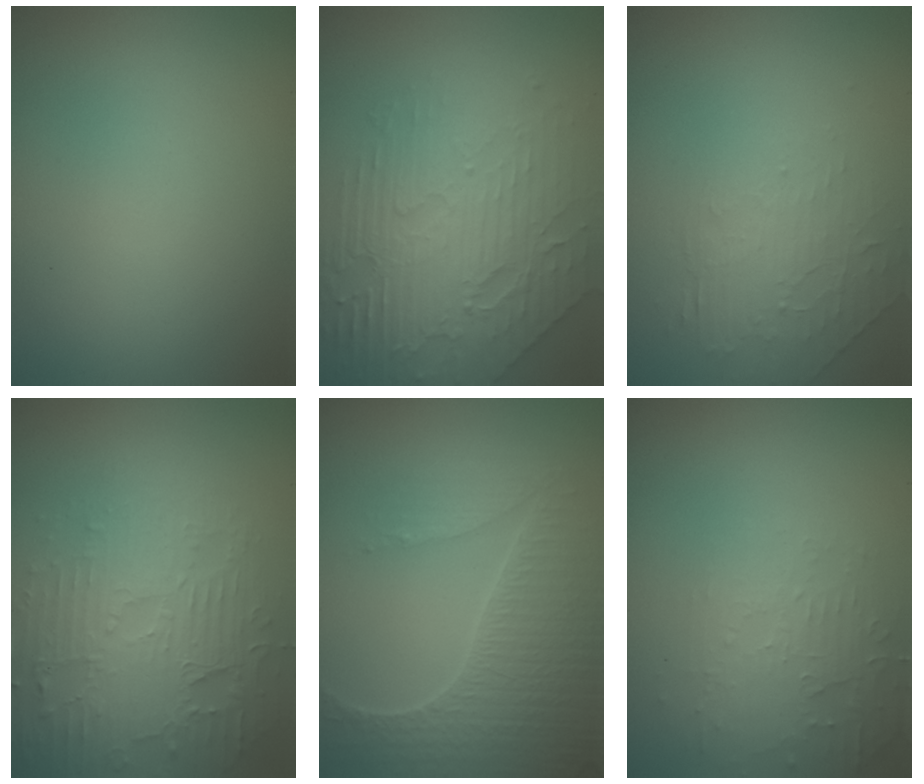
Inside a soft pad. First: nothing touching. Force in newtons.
{"total": 7.0, "press": 5.1, "slide": 4.8}
{"total": 2.0, "press": 0.9, "slide": 1.8}
{"total": 4.6, "press": 4.2, "slide": 1.9}
{"total": 5.8, "press": 4.8, "slide": 3.2}
{"total": 2.8, "press": 2.7, "slide": 0.6}